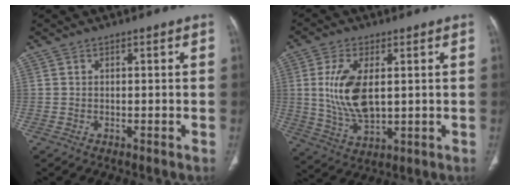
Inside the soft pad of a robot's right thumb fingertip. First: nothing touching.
{"total": 11.8, "force": [1.7, 6.0, 10.0], "torque": [-0.202, -0.015, 0.042]}